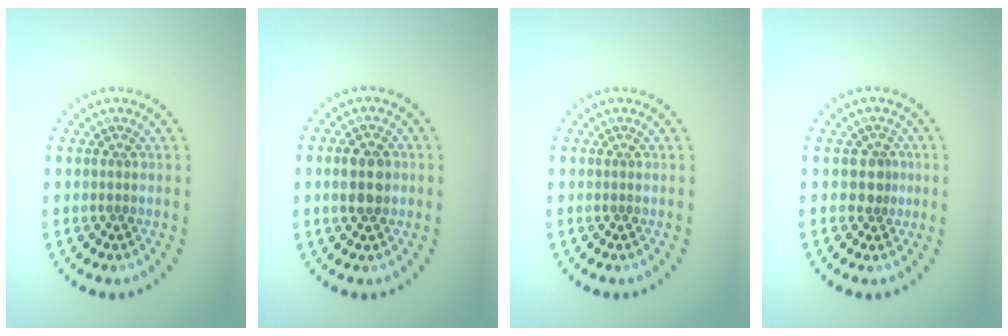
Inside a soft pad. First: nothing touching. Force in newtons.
{"total": 3.2, "press": 3.2, "slide": 0.1}
{"total": 0.0}
{"total": 1.5, "press": 1.2, "slide": 1.0}